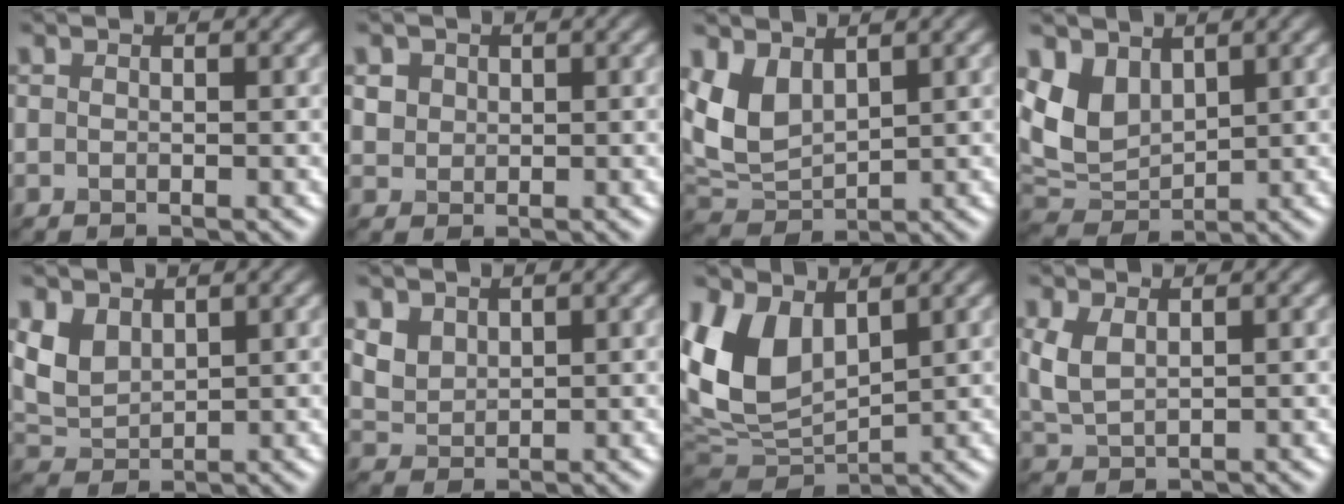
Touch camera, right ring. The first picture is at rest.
{"total": 0.9, "force": [0.4, 0.5, -0.6], "torque": [-0.008, 0.003, 0.032]}
{"total": 3.4, "force": [1.6, 2.1, 2.1], "torque": [-0.071, -0.004, 0.061]}
{"total": 3.4, "force": [1.6, 2.4, 1.7], "torque": [-0.062, -0.005, 0.061]}
{"total": 2.0, "force": [1.2, 1.3, 0.9], "torque": [-0.050, 0.000, 0.053]}
{"total": 1.3, "force": [1.1, 0.7, -0.2], "torque": [-0.022, -0.001, 0.047]}
{"total": 6.8, "force": [2.6, 4.4, 4.4], "torque": [-0.128, -0.009, 0.078]}
{"total": 1.5, "force": [0.6, 0.7, 1.2], "torque": [-0.056, 0.004, 0.042]}